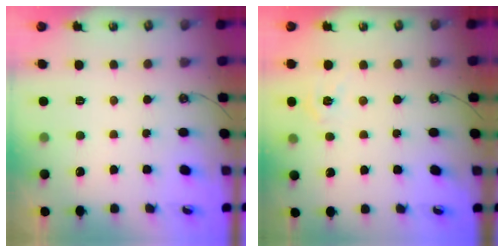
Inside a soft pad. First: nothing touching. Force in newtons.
{"total": 4.6, "press": 4.6, "slide": 0.7}